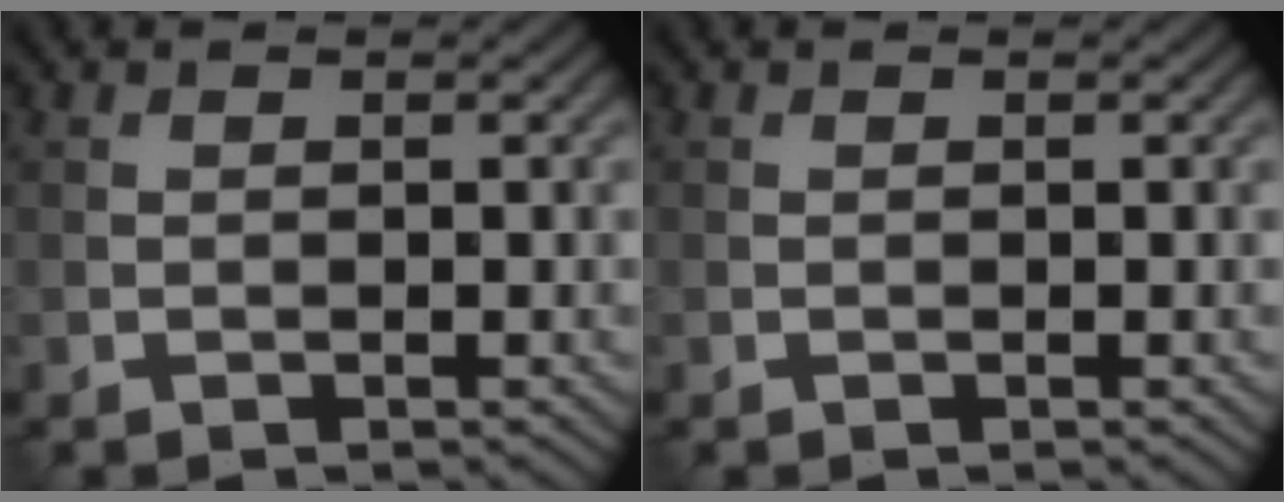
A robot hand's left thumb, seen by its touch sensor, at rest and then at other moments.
{"total": 0.0}